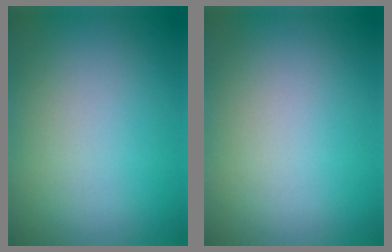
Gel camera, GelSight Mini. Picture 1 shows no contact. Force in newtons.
{"total": 0.0}